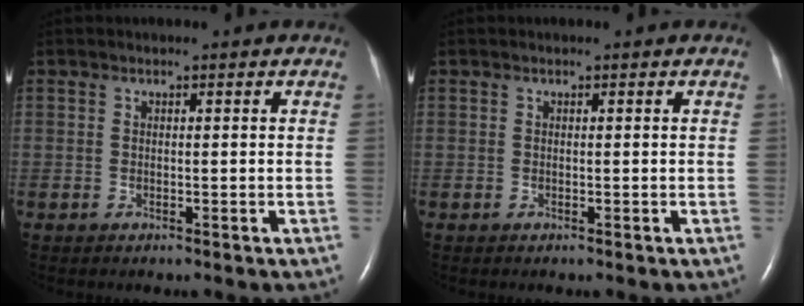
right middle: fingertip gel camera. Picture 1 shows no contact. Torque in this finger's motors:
{"motor_torque": [-0.07, 0.13, 0.00, 0.00]}